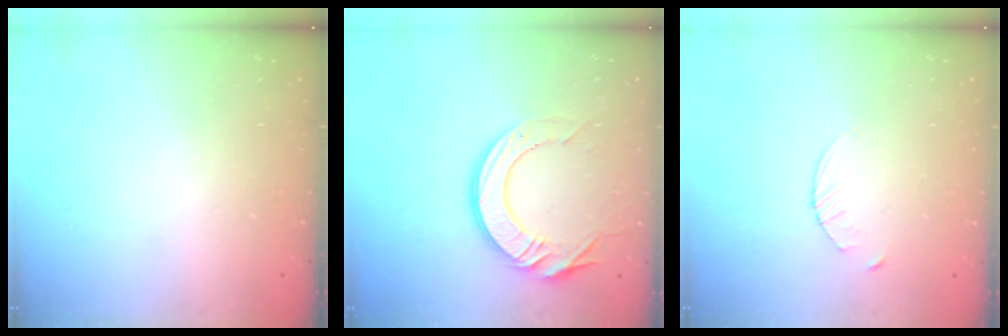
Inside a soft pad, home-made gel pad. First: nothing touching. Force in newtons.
{"total": 14.2, "press": 14.1, "slide": 1.5}
{"total": 3.2, "press": 3.2, "slide": 0.5}